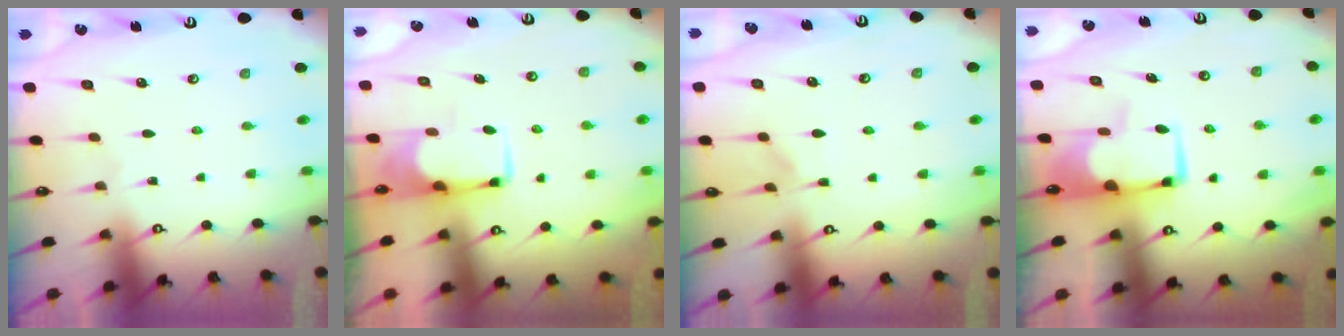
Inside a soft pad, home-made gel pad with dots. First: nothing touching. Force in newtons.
{"total": 1.9, "press": 1.6, "slide": 1.0}
{"total": 4.7, "press": 4.7, "slide": 0.4}
{"total": 1.7, "press": 1.4, "slide": 0.8}